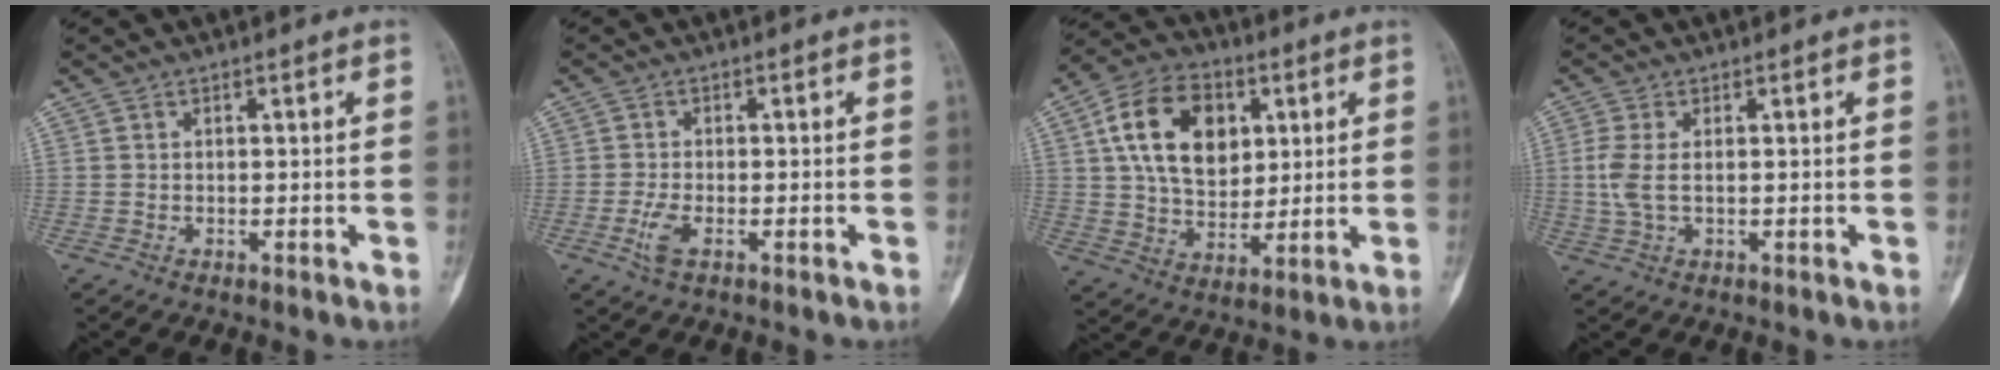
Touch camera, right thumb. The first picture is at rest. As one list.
[{"total": 3.2, "force": [-1.4, 1.1, 2.6], "torque": [-0.064, 0.002, -0.028]}, {"total": 16.1, "force": [4.6, 10.8, 11.0], "torque": [-0.162, -0.004, 0.079]}, {"total": 4.2, "force": [0.2, 1.8, 3.8], "torque": [-0.111, 0.000, 0.006]}]